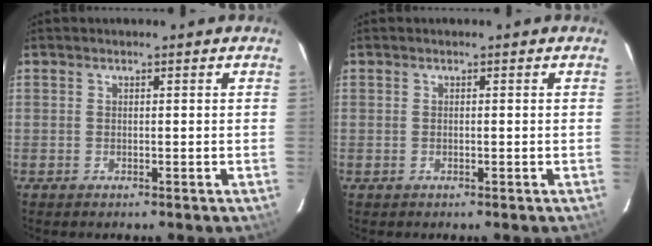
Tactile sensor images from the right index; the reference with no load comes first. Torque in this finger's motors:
{"motor_torque": [-0.06, 0.06, 0.00, 0.00]}